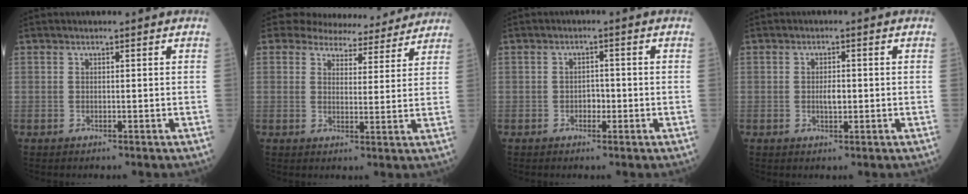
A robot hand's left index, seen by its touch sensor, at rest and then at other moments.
{"total": 10.8, "force": [10.2, 3.2, 1.7], "torque": [-0.009, -0.006, 0.118]}
{"total": 1.6, "force": [-0.8, 1.0, 1.0], "torque": [-0.010, 0.002, -0.015]}
{"total": 1.8, "force": [-0.3, 0.7, 1.7], "torque": [-0.030, -0.003, -0.006]}